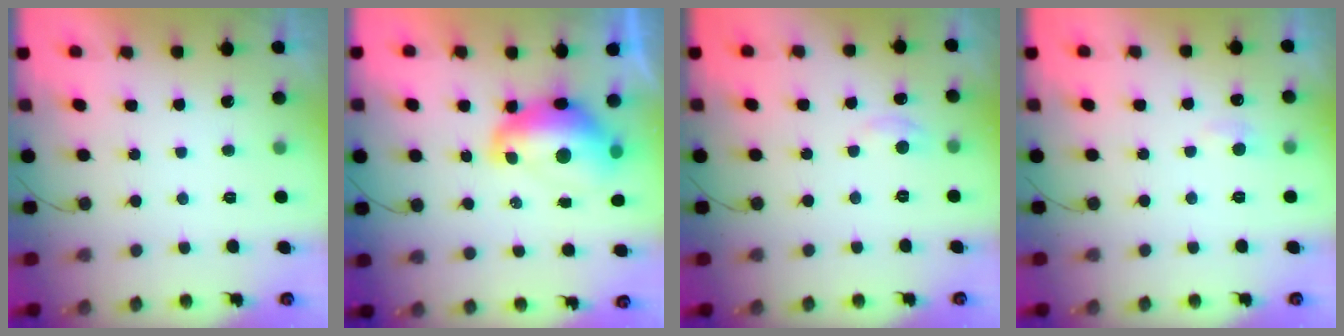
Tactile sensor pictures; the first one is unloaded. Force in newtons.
{"total": 12.8, "press": 12.7, "slide": 1.1}
{"total": 3.4, "press": 3.4, "slide": 0.5}
{"total": 5.8, "press": 5.7, "slide": 0.8}